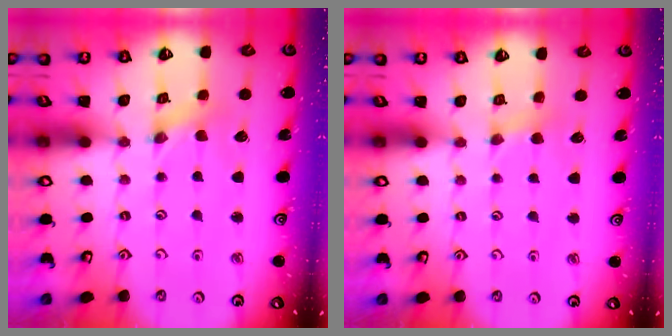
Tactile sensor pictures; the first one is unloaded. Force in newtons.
{"total": 3.4, "press": 3.4, "slide": 0.5}